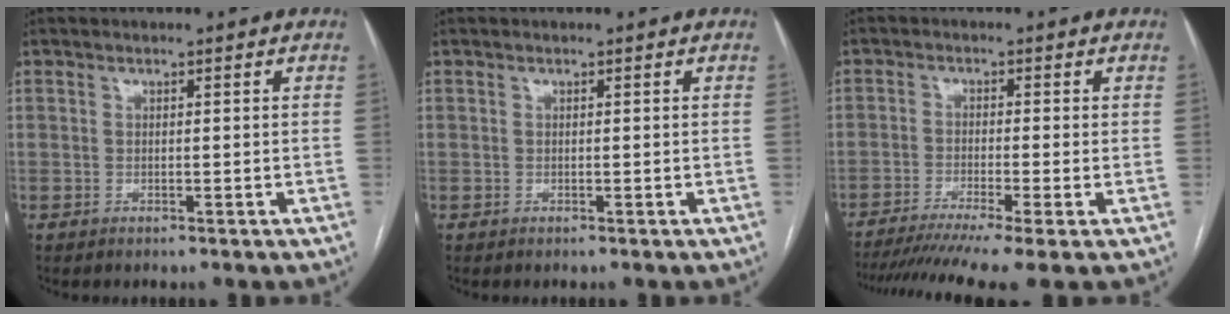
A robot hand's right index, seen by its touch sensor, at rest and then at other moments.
{"total": 0.0}
{"total": 11.2, "force": [-8.3, -0.6, 7.4], "torque": [-0.113, -0.019, -0.129]}